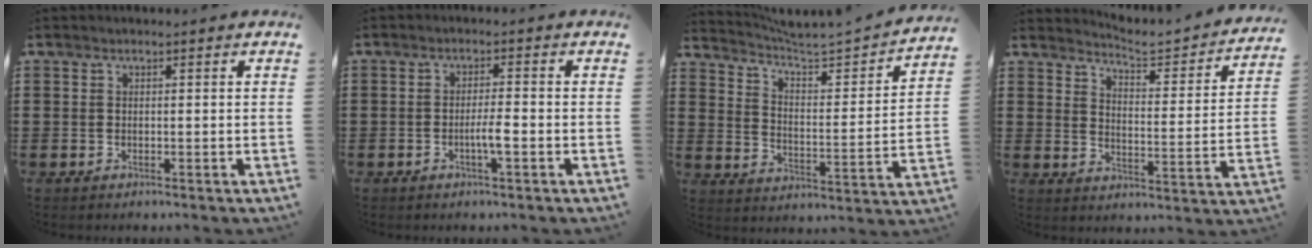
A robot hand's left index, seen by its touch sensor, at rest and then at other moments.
{"total": 3.2, "force": [-1.1, 0.3, 2.9], "torque": [-0.053, 0.002, -0.020]}
{"total": 3.4, "force": [3.2, 0.1, 1.2], "torque": [-0.046, -0.035, 0.041]}
{"total": 3.5, "force": [3.4, -0.1, 0.7], "torque": [-0.030, -0.036, 0.047]}